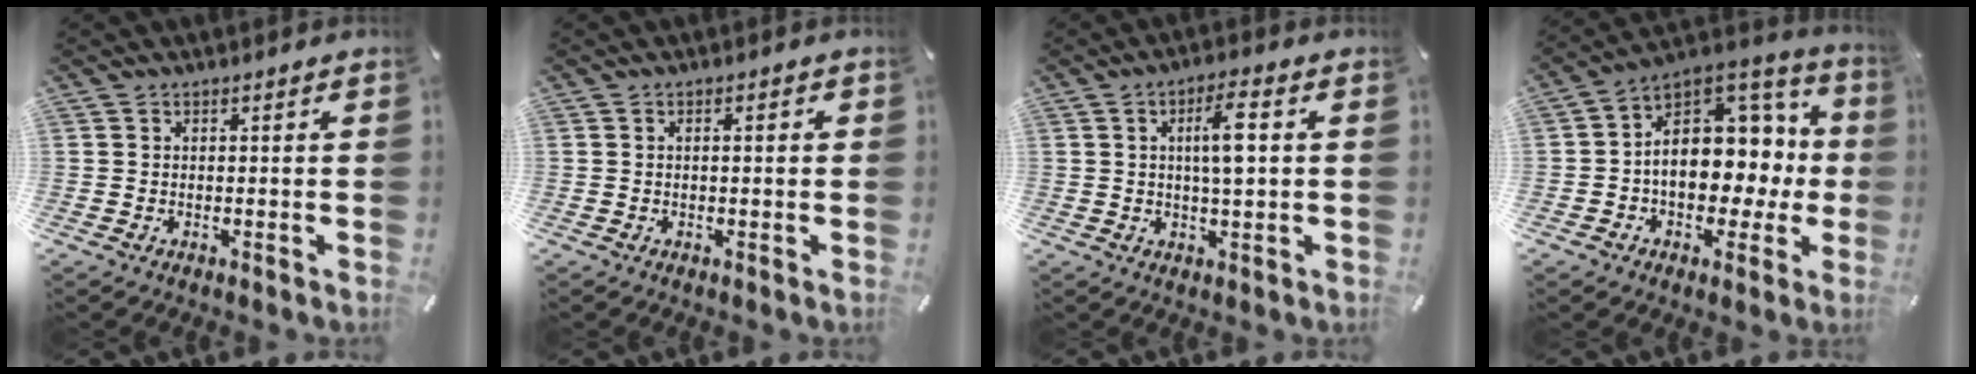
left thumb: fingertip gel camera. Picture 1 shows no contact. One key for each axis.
{"total": 1.7, "fx": -0.1, "fy": 0.6, "fz": 1.6, "tx": -0.029, "ty": 0.002, "tz": -0.003}
{"total": 7.9, "fx": 1.1, "fy": 2.1, "fz": 7.6, "tx": -0.136, "ty": 0.005, "tz": 0.014}
{"total": 14.7, "fx": 0.1, "fy": 11.1, "fz": 9.6, "tx": -0.135, "ty": -0.015, "tz": 0.003}